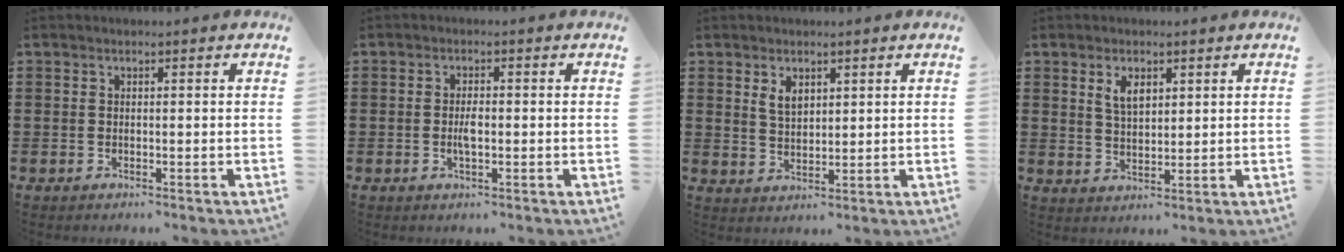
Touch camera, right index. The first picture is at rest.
{"total": 2.5, "force": [-0.3, 0.9, 2.3], "torque": [-0.051, -0.002, -0.009]}
{"total": 3.1, "force": [1.8, 1.9, 1.8], "torque": [-0.040, 0.006, 0.032]}
{"total": 3.7, "force": [1.9, 1.9, 2.5], "torque": [-0.056, 0.007, 0.034]}